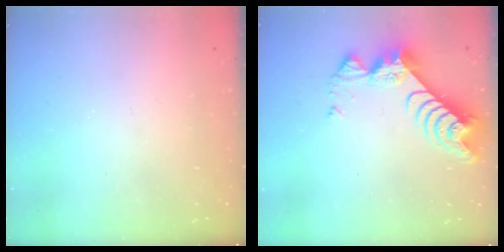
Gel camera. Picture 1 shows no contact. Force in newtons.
{"total": 10.7, "press": 10.7, "slide": 0.9}